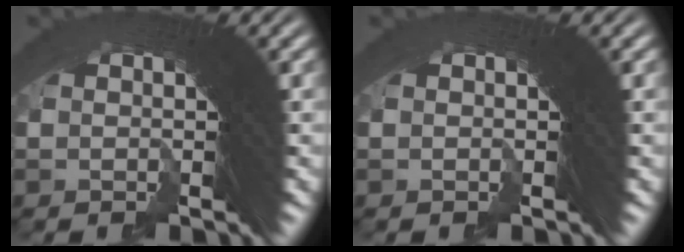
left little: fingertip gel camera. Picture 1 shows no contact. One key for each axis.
{"total": 0.0}